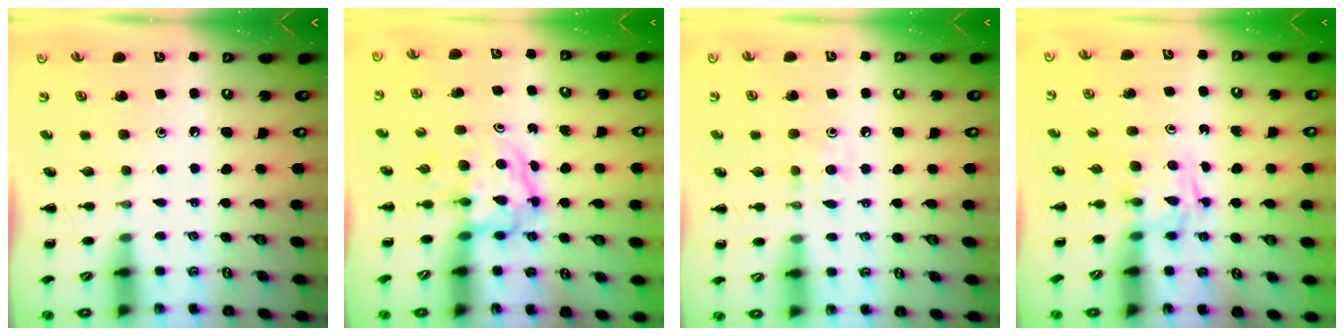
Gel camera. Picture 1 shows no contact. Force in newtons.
{"total": 3.8, "press": 3.8, "slide": 0.4}
{"total": 6.1, "press": 5.8, "slide": 1.9}
{"total": 2.5, "press": 2.3, "slide": 1.0}